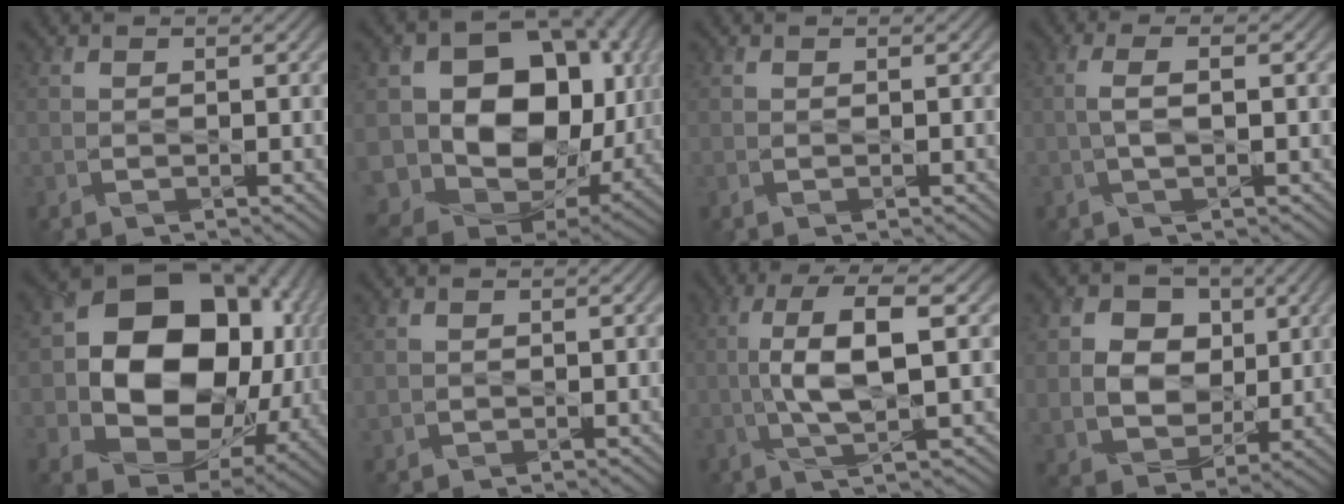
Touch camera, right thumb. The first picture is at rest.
{"total": 17.5, "force": [1.3, 13.3, 11.2], "torque": [-0.210, -0.022, 0.040]}
{"total": 0.0}
{"total": 2.8, "force": [0.0, 0.6, 2.7], "torque": [-0.061, 0.007, -0.002]}
{"total": 17.2, "force": [0.1, 12.9, 11.4], "torque": [-0.191, -0.028, 0.009]}
{"total": 0.8, "force": [0.4, 0.7, 0.1], "torque": [-0.005, -0.005, 0.011]}
{"total": 8.2, "force": [0.5, 2.2, 7.9], "torque": [-0.157, 0.012, 0.007]}
{"total": 9.8, "force": [2.3, 7.9, 5.3], "torque": [-0.138, 0.009, 0.042]}